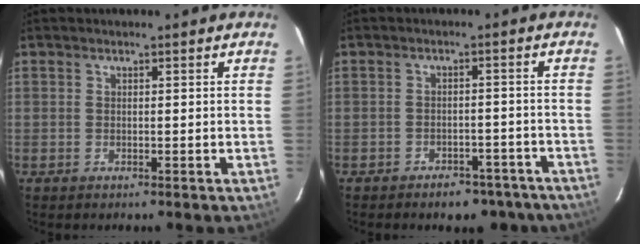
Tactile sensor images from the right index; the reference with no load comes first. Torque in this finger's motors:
{"motor_torque": [0.56, -0.52, 0.08, -0.04]}